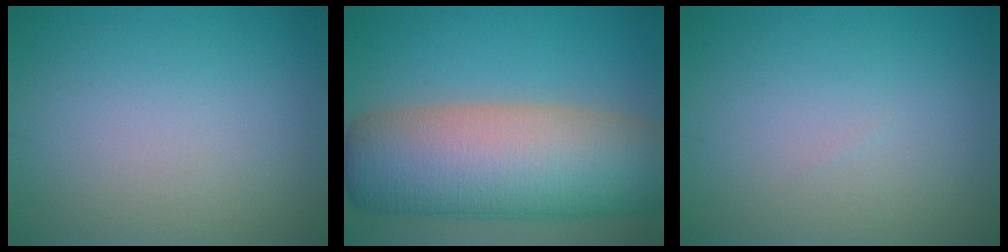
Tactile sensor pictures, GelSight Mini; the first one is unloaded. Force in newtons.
{"total": 14.1, "press": 14.1, "slide": 0.4}
{"total": 0.0}